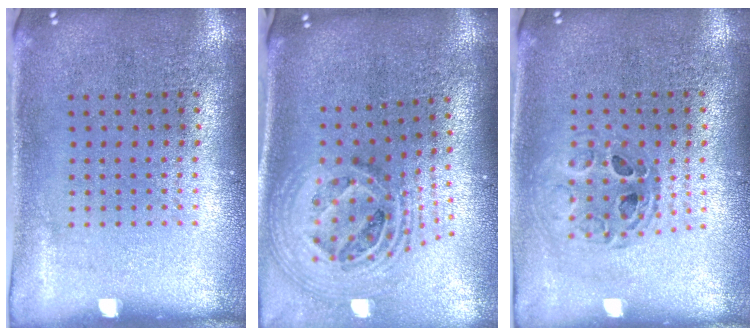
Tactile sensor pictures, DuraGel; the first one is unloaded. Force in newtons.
{"total": 2.3, "press": 1.7, "slide": 1.5}
{"total": 0.8, "press": 0.8, "slide": 0.1}